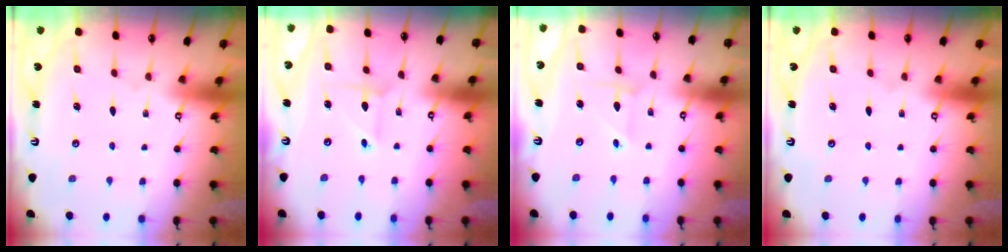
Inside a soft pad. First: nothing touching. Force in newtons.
{"total": 2.8, "press": 2.8, "slide": 0.3}
{"total": 2.2, "press": 2.2, "slide": 0.2}
{"total": 0.0}